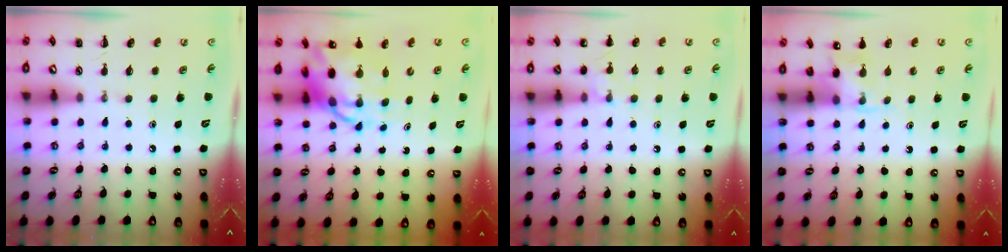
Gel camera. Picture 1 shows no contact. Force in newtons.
{"total": 10.0, "press": 9.7, "slide": 2.5}
{"total": 6.8, "press": 6.5, "slide": 2.0}
{"total": 3.6, "press": 3.4, "slide": 1.2}